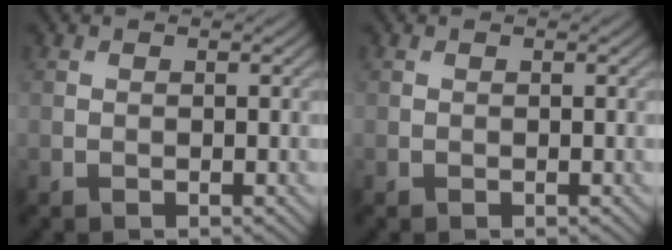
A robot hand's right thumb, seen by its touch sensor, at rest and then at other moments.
{"total": 0.0}